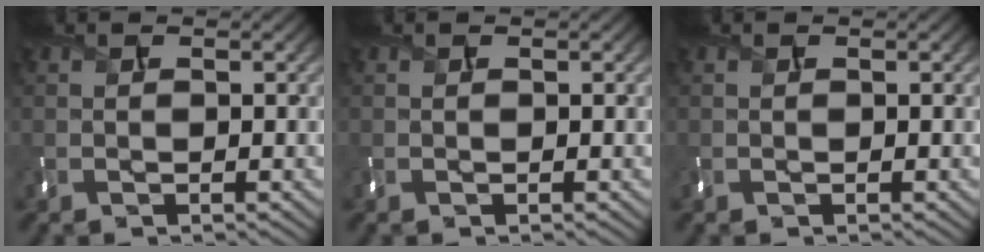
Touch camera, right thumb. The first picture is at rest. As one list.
[{"total": 0.0}, {"total": 0.0}]